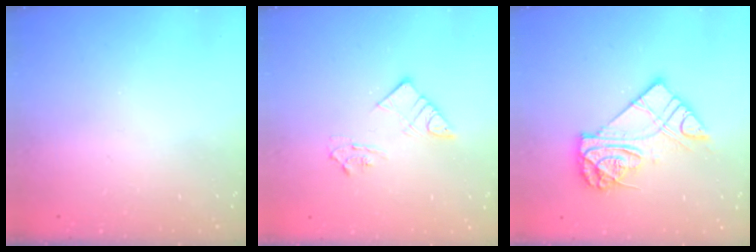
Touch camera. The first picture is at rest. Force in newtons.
{"total": 7.6, "press": 7.5, "slide": 0.8}
{"total": 13.6, "press": 13.6, "slide": 1.1}